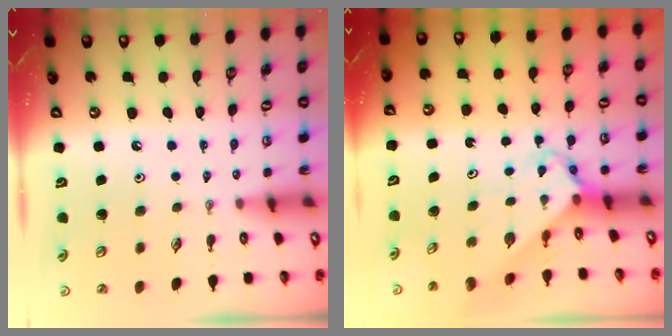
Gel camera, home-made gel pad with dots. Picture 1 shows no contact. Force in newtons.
{"total": 2.9, "press": 2.9, "slide": 0.3}